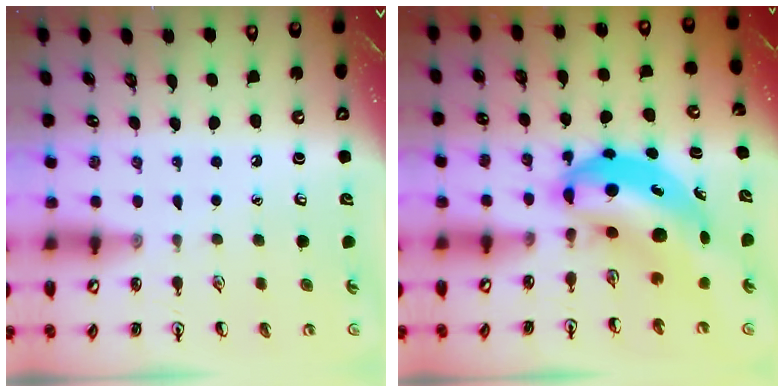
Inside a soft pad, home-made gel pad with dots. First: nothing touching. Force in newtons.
{"total": 8.8, "press": 8.5, "slide": 2.3}